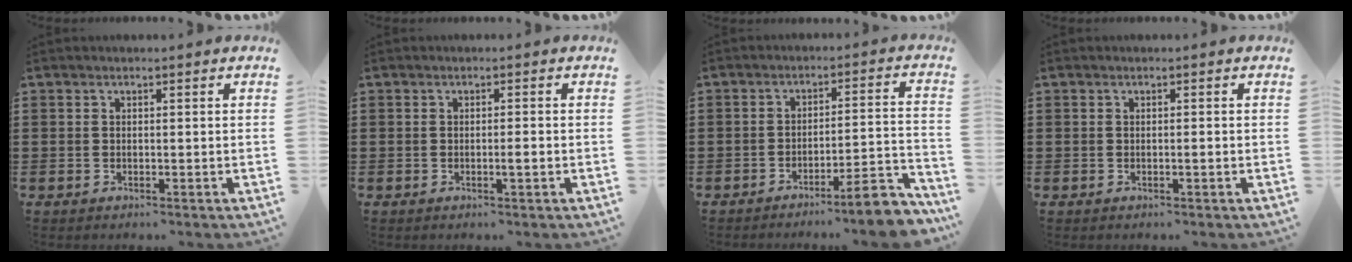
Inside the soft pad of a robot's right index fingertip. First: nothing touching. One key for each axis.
{"total": 1.4, "fx": -0.4, "fy": 0.0, "fz": 1.4, "tx": -0.023, "ty": -0.005, "tz": -0.006}
{"total": 7.6, "fx": -6.0, "fy": 0.5, "fz": 4.6, "tx": -0.067, "ty": 0.004, "tz": -0.109}
{"total": 0.7, "fx": -0.1, "fy": -0.1, "fz": 0.7, "tx": -0.012, "ty": -0.006, "tz": -0.001}